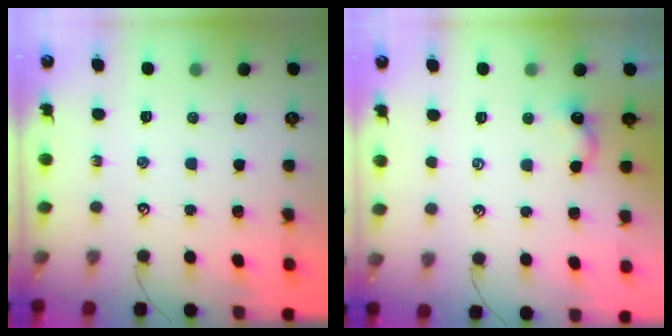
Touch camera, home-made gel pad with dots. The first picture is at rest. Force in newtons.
{"total": 2.4, "press": 2.4, "slide": 0.2}